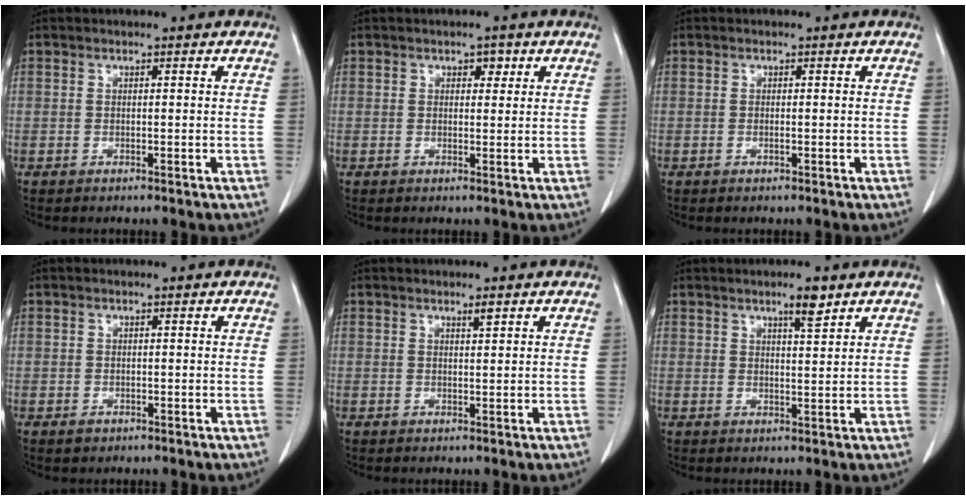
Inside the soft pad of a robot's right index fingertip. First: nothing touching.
{"total": 2.5, "force": [1.1, 1.6, 1.5], "torque": [-0.029, 0.011, 0.020]}
{"total": 0.7, "force": [-0.2, 0.3, 0.7], "torque": [-0.017, -0.001, -0.001]}
{"total": 1.4, "force": [-0.5, 1.2, 0.6], "torque": [-0.008, 0.002, 0.000]}
{"total": 1.4, "force": [1.0, 0.3, 0.9], "torque": [-0.020, -0.001, 0.019]}
{"total": 4.0, "force": [2.7, 0.7, 2.8], "torque": [-0.049, -0.001, 0.045]}